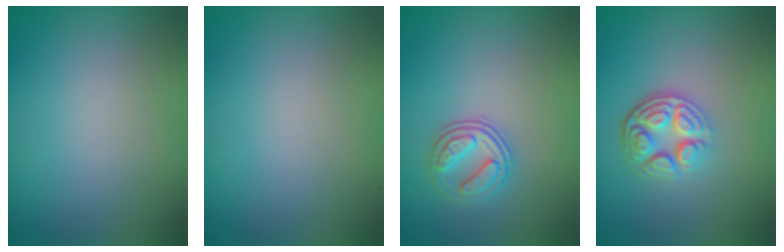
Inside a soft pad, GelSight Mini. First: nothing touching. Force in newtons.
{"total": 0.0}
{"total": 2.8, "press": 2.6, "slide": 1.2}
{"total": 4.5, "press": 3.3, "slide": 3.0}